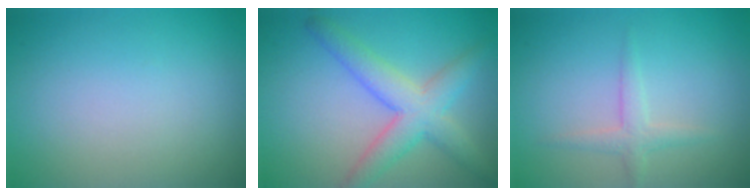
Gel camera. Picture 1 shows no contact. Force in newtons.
{"total": 5.2, "press": 5.2, "slide": 0.2}
{"total": 1.7, "press": 1.7, "slide": 0.0}